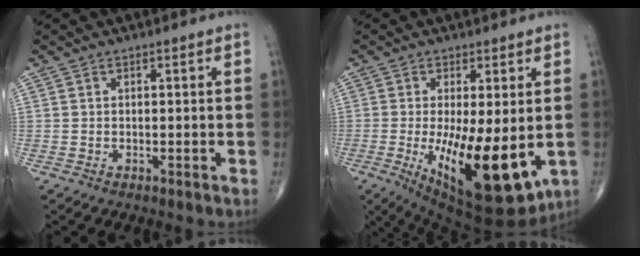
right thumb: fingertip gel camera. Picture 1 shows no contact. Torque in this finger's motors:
{"motor_torque": [2.56, 2.45, 1.02, -0.99, 0.53]}